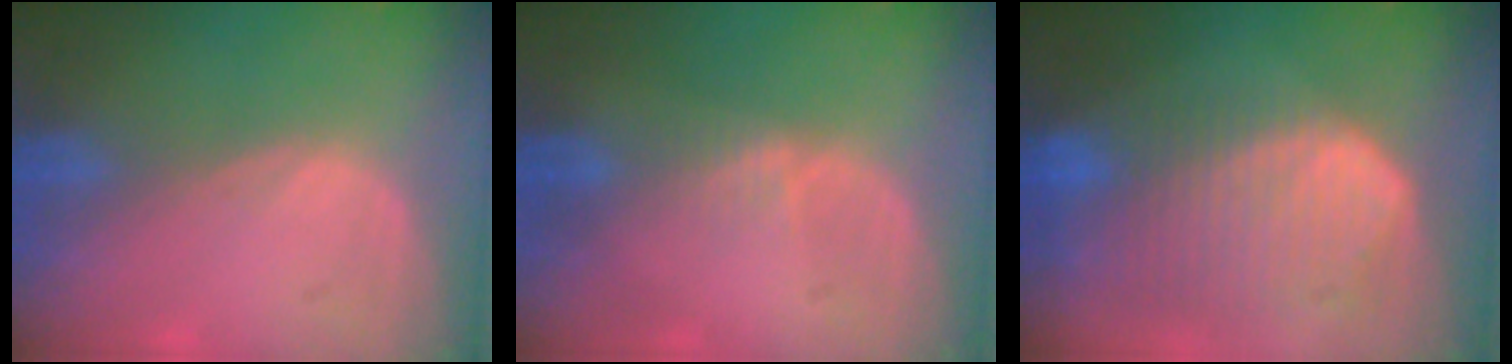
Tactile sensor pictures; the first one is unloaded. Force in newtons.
{"total": 1.3, "press": 1.3, "slide": 0.2}
{"total": 10.3, "press": 8.9, "slide": 5.2}